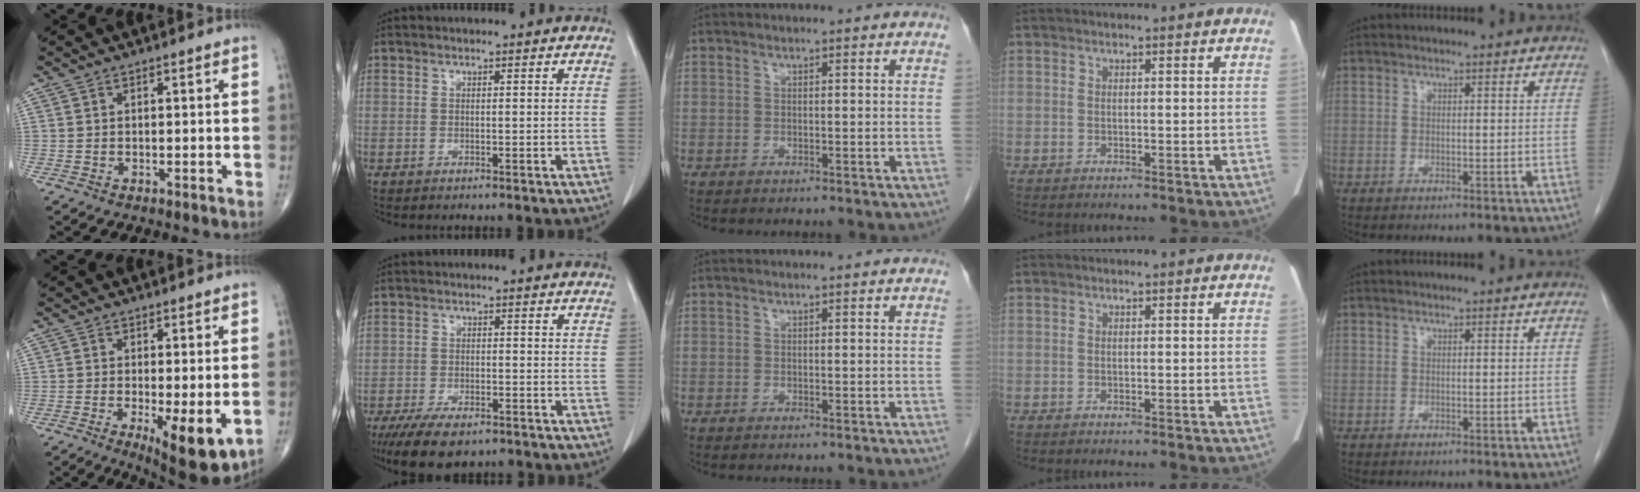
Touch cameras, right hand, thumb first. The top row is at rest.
{"thumb": {"total": 10.1, "force": [-2.5, 3.2, 9.2], "torque": [-0.133, -0.025, -0.032]}, "index": {"total": 8.2, "force": [-6.0, 3.1, 4.7], "torque": [-0.078, -0.010, -0.096]}}